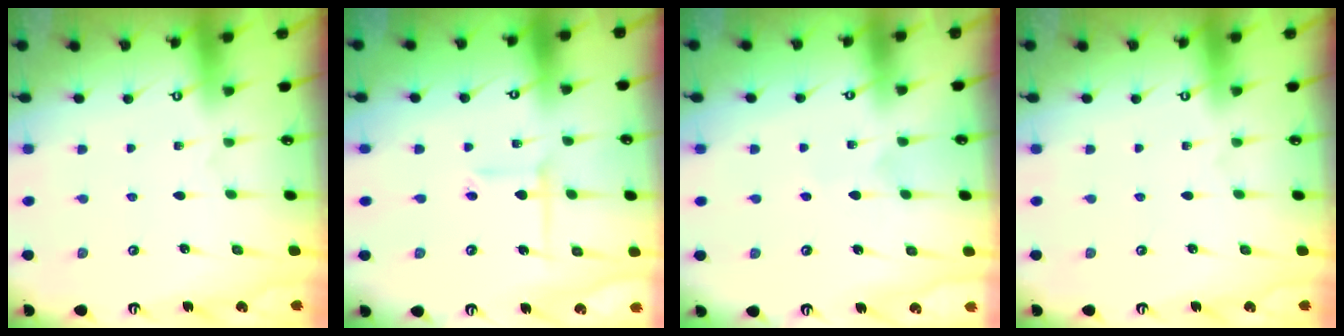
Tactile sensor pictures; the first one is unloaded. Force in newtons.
{"total": 5.7, "press": 5.5, "slide": 1.3}
{"total": 3.8, "press": 3.8, "slide": 0.4}
{"total": 0.0}